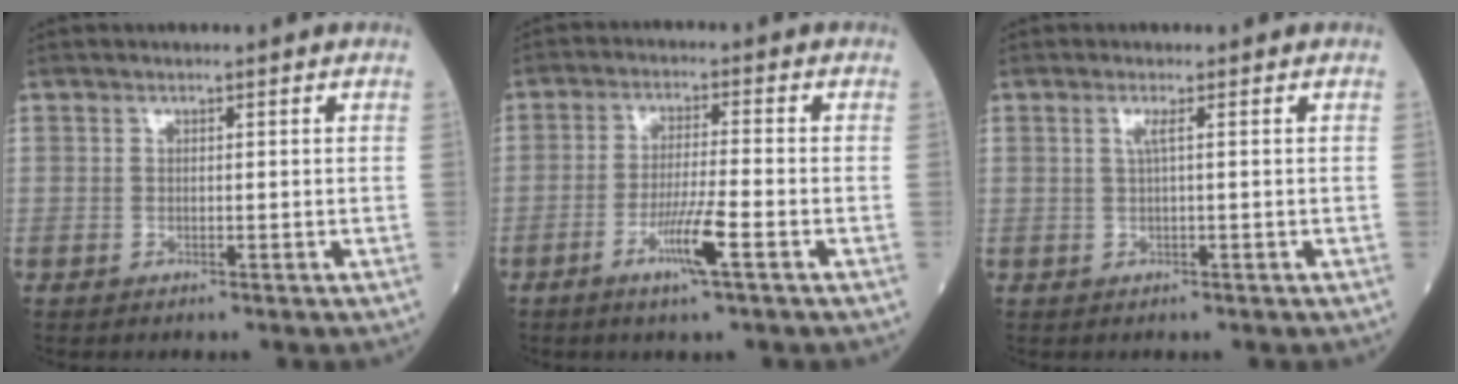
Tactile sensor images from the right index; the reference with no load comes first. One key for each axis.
{"total": 6.2, "fx": -2.9, "fy": -0.3, "fz": 5.5, "tx": -0.106, "ty": -0.011, "tz": -0.055}
{"total": 1.3, "fx": 0.4, "fy": -0.3, "fz": 1.2, "tx": -0.031, "ty": 0.001, "tz": 0.006}